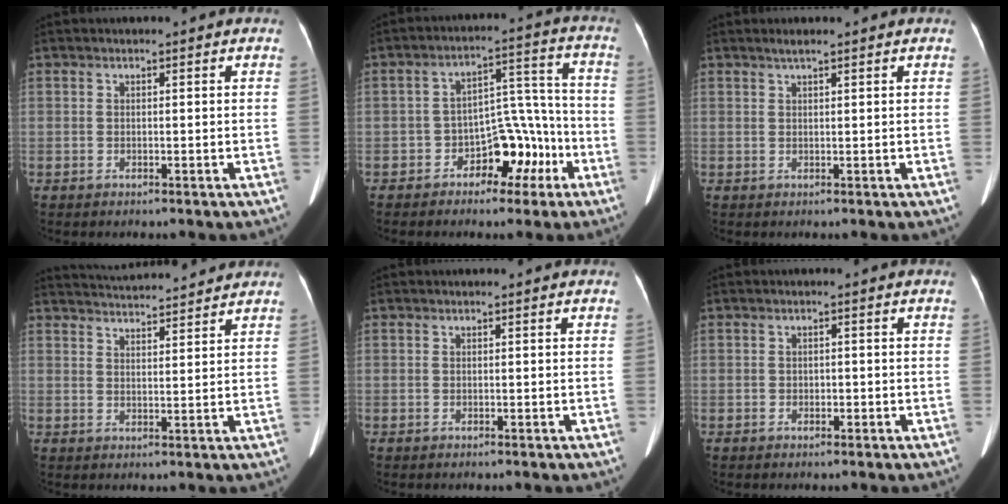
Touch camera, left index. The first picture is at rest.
{"total": 8.7, "force": [-4.5, 5.1, 5.5], "torque": [-0.086, 0.042, -0.062]}
{"total": 1.2, "force": [0.9, 0.0, 0.8], "torque": [-0.017, 0.005, 0.019]}
{"total": 11.2, "force": [10.7, 0.8, 3.1], "torque": [-0.056, 0.023, 0.153]}
{"total": 0.0}
{"total": 1.1, "force": [-0.4, 0.8, 0.6], "torque": [-0.008, 0.003, -0.005]}